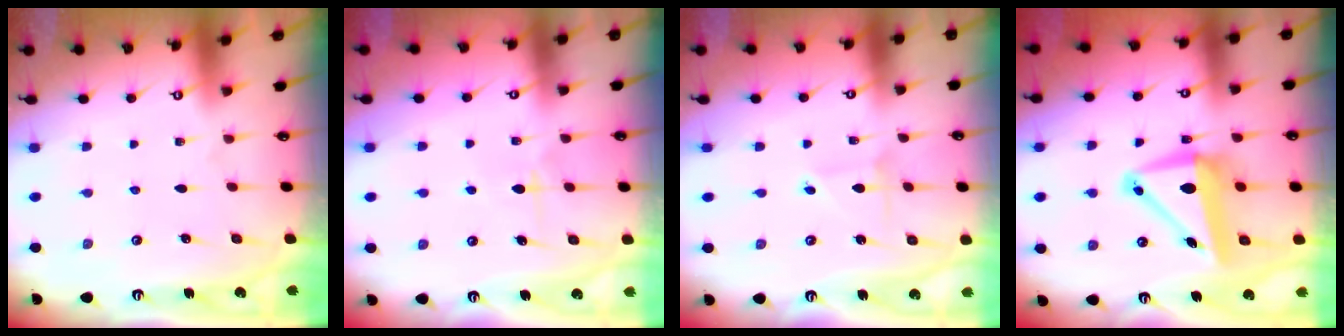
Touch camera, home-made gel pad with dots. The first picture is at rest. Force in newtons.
{"total": 5.9, "press": 5.9, "slide": 0.4}
{"total": 1.9, "press": 1.9, "slide": 0.3}
{"total": 10.6, "press": 9.9, "slide": 3.7}